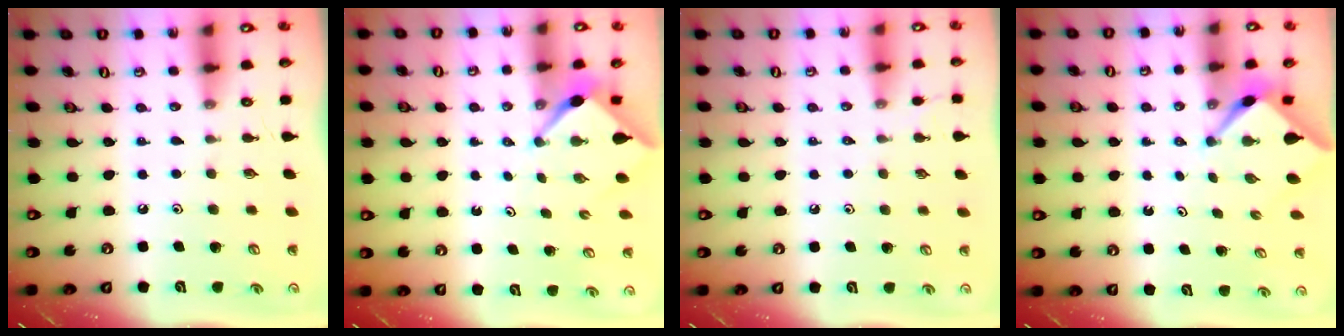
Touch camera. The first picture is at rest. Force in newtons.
{"total": 2.6, "press": 2.6, "slide": 0.3}
{"total": 1.1, "press": 1.1, "slide": 0.3}
{"total": 2.5, "press": 2.5, "slide": 0.3}